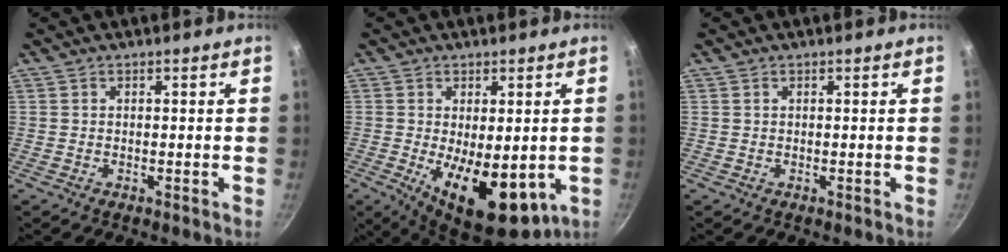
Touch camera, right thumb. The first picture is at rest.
{"total": 14.8, "force": [-2.7, 7.1, 12.7], "torque": [-0.174, -0.021, -0.023]}
{"total": 0.0}